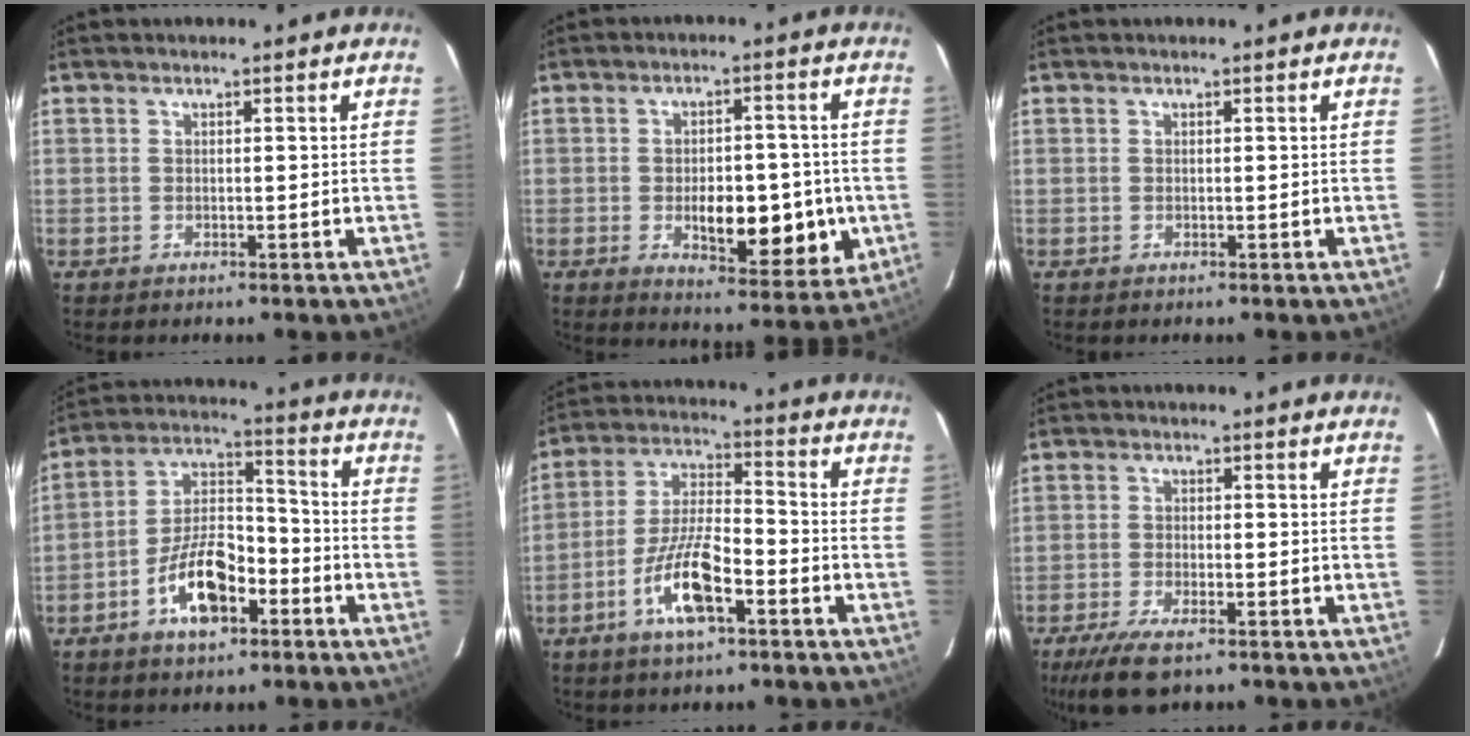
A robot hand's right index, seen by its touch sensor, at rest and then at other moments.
{"total": 12.9, "force": [-2.5, 5.7, 11.2], "torque": [-0.154, 0.002, -0.023]}
{"total": 0.0}
{"total": 11.9, "force": [-5.7, 5.2, 9.1], "torque": [-0.184, 0.019, -0.099]}
{"total": 11.3, "force": [-5.4, 3.0, 9.5], "torque": [-0.197, 0.002, -0.101]}
{"total": 8.2, "force": [-5.7, 2.5, 5.3], "torque": [-0.101, -0.016, -0.099]}